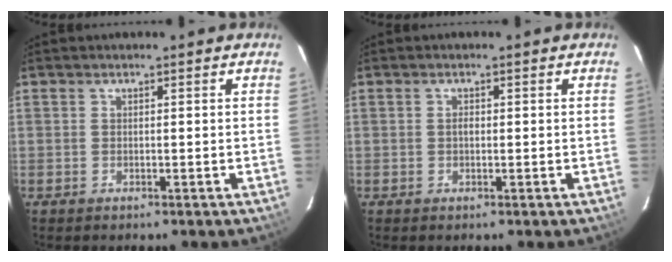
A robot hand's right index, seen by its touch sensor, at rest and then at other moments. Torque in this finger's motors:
{"motor_torque": [0.16, -0.09, 0.18, 0.03]}